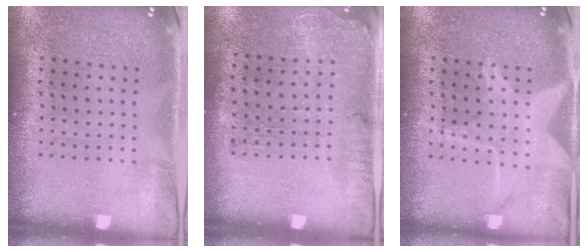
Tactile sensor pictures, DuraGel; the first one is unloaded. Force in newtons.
{"total": 1.3, "press": 1.2, "slide": 0.5}
{"total": 2.8, "press": 2.8, "slide": 0.3}